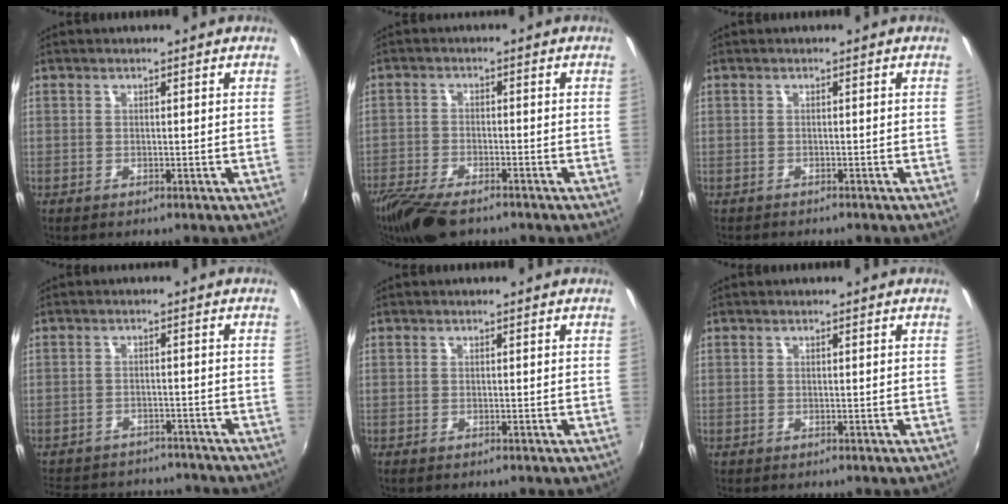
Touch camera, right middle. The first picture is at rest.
{"total": 10.8, "force": [-8.4, 3.5, 5.9], "torque": [-0.145, -0.034, -0.155]}
{"total": 1.8, "force": [-1.7, 0.3, 0.5], "torque": [-0.016, -0.011, -0.027]}
{"total": 16.0, "force": [-13.8, 5.9, 5.5], "torque": [-0.128, 0.016, -0.186]}
{"total": 0.5, "force": [-0.4, 0.1, 0.3], "torque": [-0.008, -0.003, -0.008]}
{"total": 0.0}